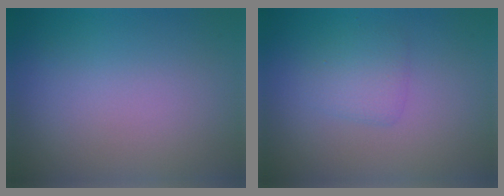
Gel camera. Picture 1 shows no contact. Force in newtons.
{"total": 1.8, "press": 1.8, "slide": 0.1}